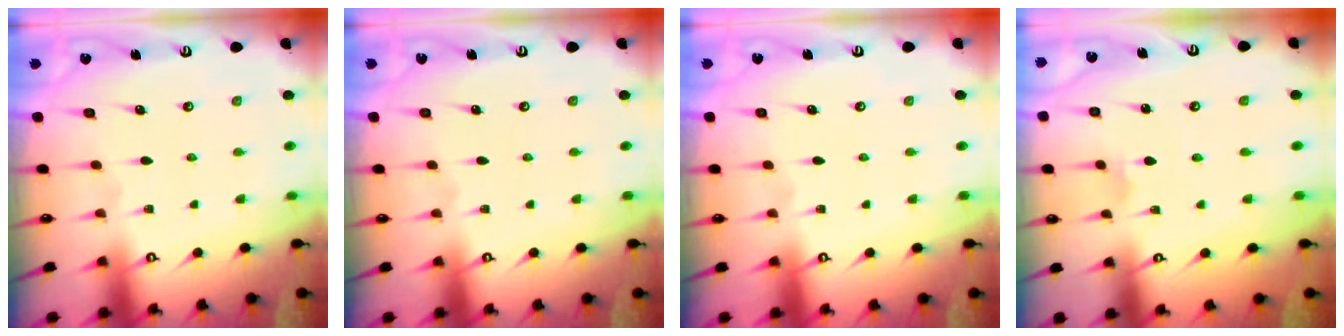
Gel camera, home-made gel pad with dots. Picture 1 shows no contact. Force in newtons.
{"total": 0.0}
{"total": 0.0}
{"total": 1.7, "press": 1.7, "slide": 0.2}